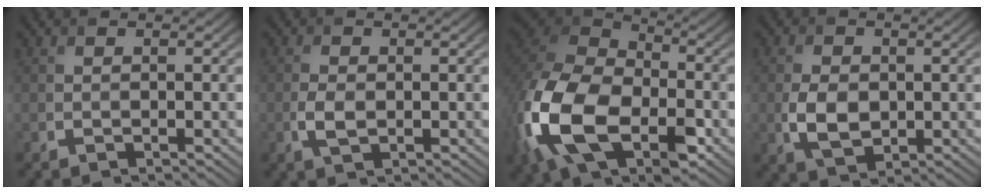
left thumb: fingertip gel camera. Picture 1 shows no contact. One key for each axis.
{"total": 2.4, "fx": -0.5, "fy": 1.4, "fz": 2.0, "tx": -0.047, "ty": -0.004, "tz": -0.008}
{"total": 18.0, "fx": -6.2, "fy": 11.2, "fz": 12.7, "tx": -0.322, "ty": -0.048, "tz": -0.112}
{"total": 4.7, "fx": -0.4, "fy": 3.2, "fz": 3.4, "tx": -0.077, "ty": -0.009, "tz": -0.006}